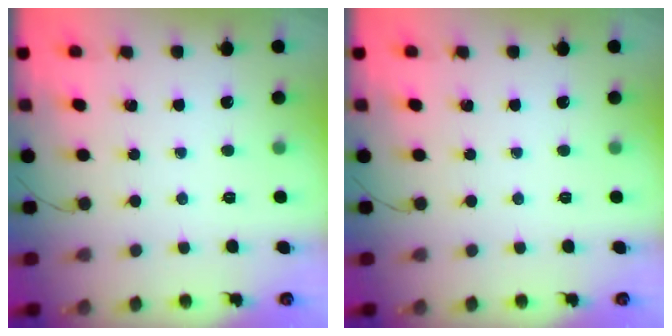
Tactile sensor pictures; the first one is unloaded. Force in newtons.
{"total": 0.0}